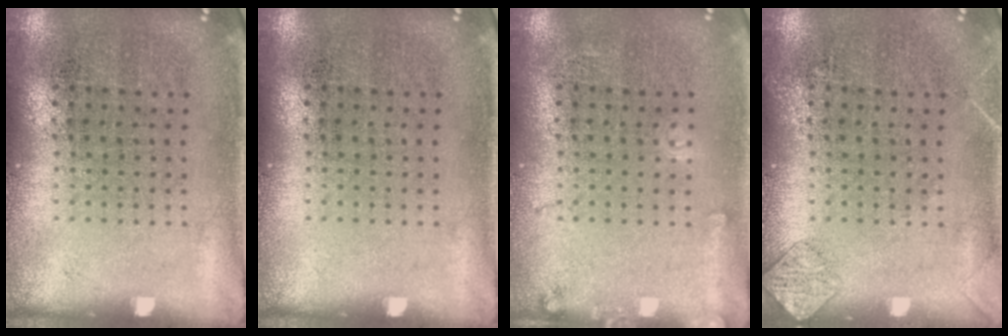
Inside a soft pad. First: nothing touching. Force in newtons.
{"total": 0.0}
{"total": 1.2, "press": 1.2, "slide": 0.1}
{"total": 1.3, "press": 1.3, "slide": 0.1}